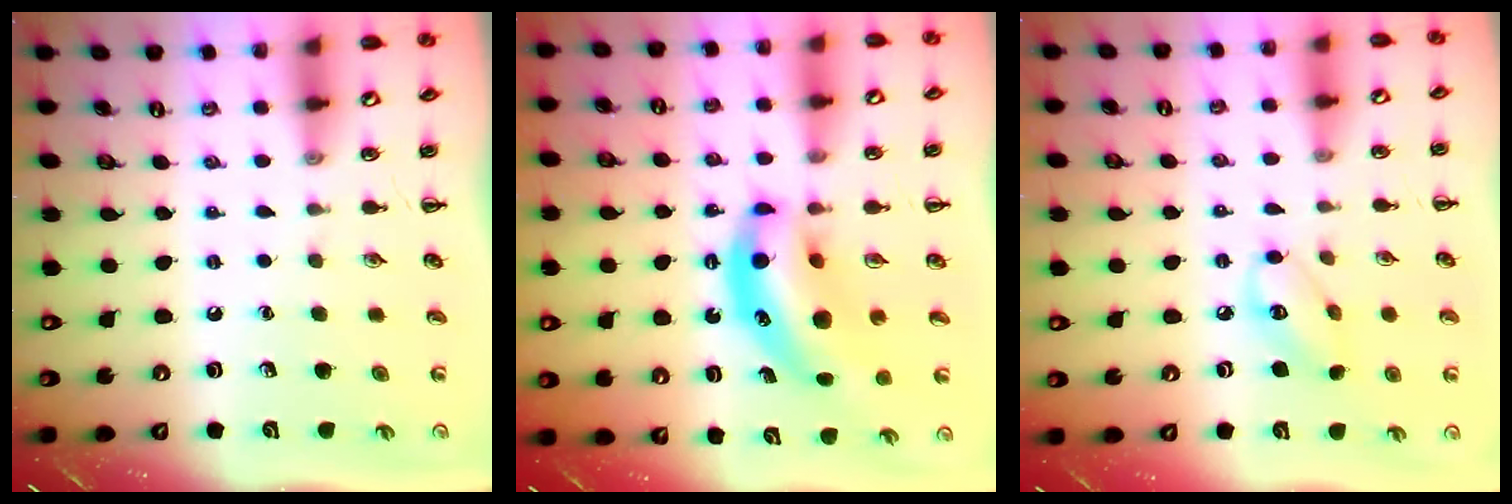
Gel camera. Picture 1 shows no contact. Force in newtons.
{"total": 12.2, "press": 11.8, "slide": 3.1}
{"total": 6.3, "press": 6.3, "slide": 0.8}